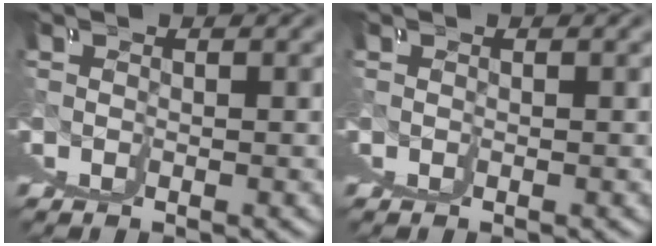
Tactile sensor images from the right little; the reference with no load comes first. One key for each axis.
{"total": 0.0}